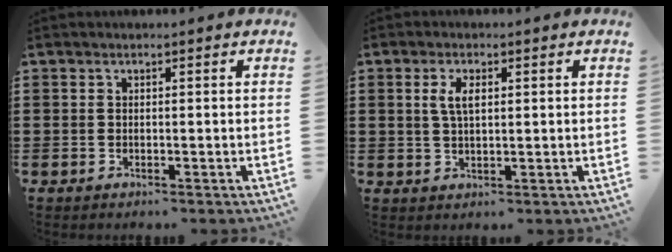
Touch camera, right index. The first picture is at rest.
{"total": 3.5, "force": [0.9, 1.5, 3.0], "torque": [-0.063, 0.008, 0.014]}